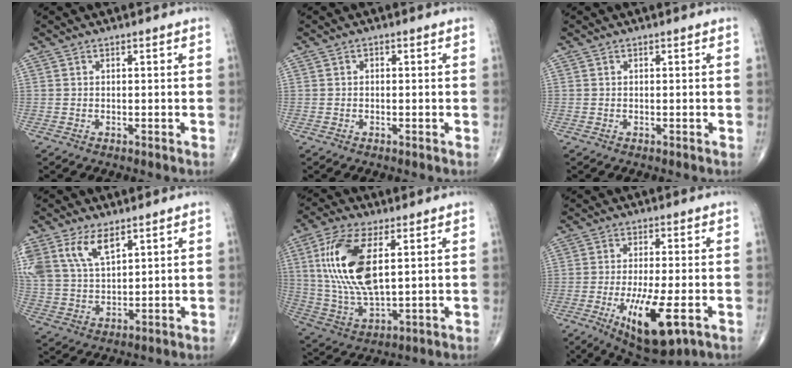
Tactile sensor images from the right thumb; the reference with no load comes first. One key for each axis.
{"total": 0.5, "fx": 0.0, "fy": 0.4, "fz": 0.3, "tx": -0.001, "ty": 0.001, "tz": -0.003}
{"total": 0.0}
{"total": 11.5, "fx": 6.2, "fy": 5.8, "fz": 7.7, "tx": -0.152, "ty": -0.012, "tz": 0.132}
{"total": 17.0, "fx": 4.2, "fy": 7.5, "fz": 14.7, "tx": -0.305, "ty": -0.013, "tz": 0.088}
{"total": 13.1, "fx": -4.6, "fy": 4.1, "fz": 11.5, "tx": -0.201, "ty": -0.013, "tz": -0.064}